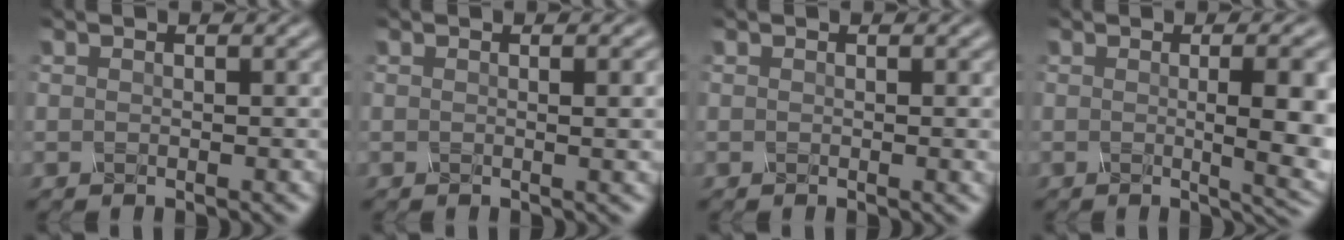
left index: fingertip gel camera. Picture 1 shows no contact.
{"total": 2.9, "force": [0.2, 1.0, 2.7], "torque": [-0.022, 0.005, -0.001]}
{"total": 1.0, "force": [0.0, 0.2, 0.9], "torque": [-0.009, 0.000, -0.001]}
{"total": 7.6, "force": [0.0, 2.2, 7.3], "torque": [-0.072, 0.000, 0.003]}